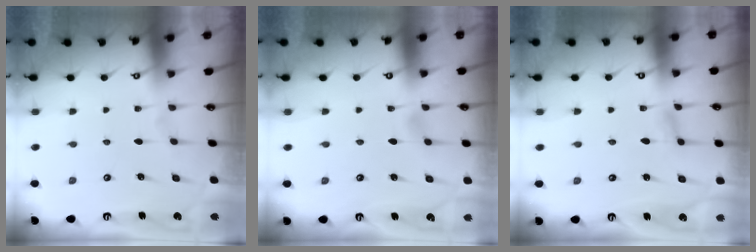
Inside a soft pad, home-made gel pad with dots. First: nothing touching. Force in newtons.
{"total": 2.9, "press": 2.9, "slide": 0.3}
{"total": 2.9, "press": 2.9, "slide": 0.4}